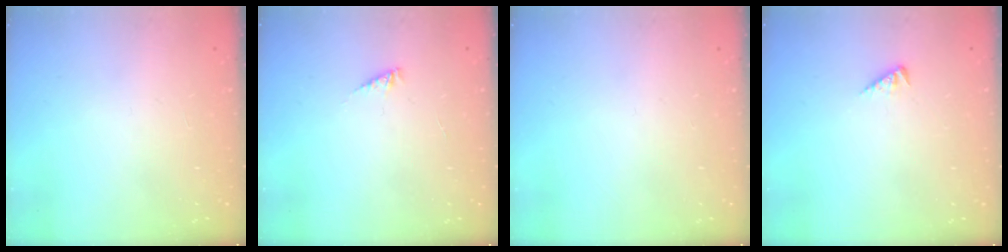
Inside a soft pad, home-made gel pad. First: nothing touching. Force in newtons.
{"total": 2.5, "press": 2.5, "slide": 0.2}
{"total": 0.0}
{"total": 2.0, "press": 1.9, "slide": 0.3}